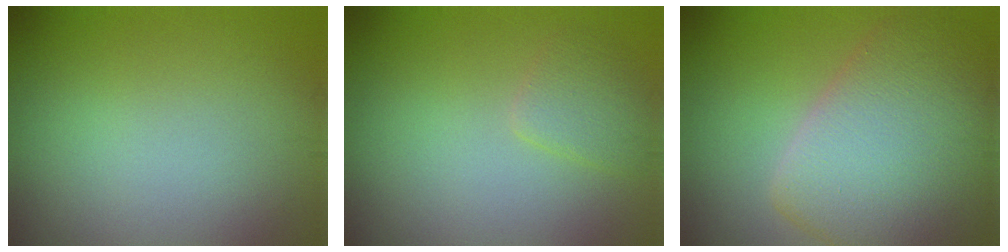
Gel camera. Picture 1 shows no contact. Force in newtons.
{"total": 1.8, "press": 1.8, "slide": 0.2}
{"total": 9.4, "press": 9.3, "slide": 0.6}